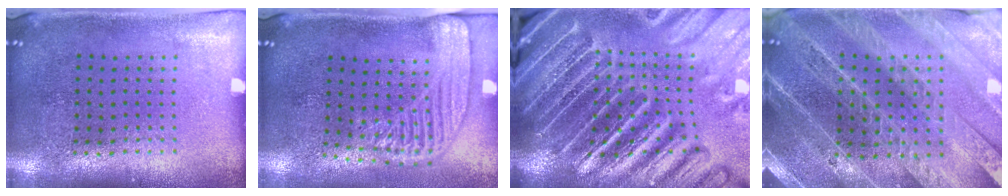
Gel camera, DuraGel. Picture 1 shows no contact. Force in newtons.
{"total": 2.2, "press": 1.8, "slide": 1.3}
{"total": 5.2, "press": 4.6, "slide": 2.6}
{"total": 4.7, "press": 4.1, "slide": 2.3}